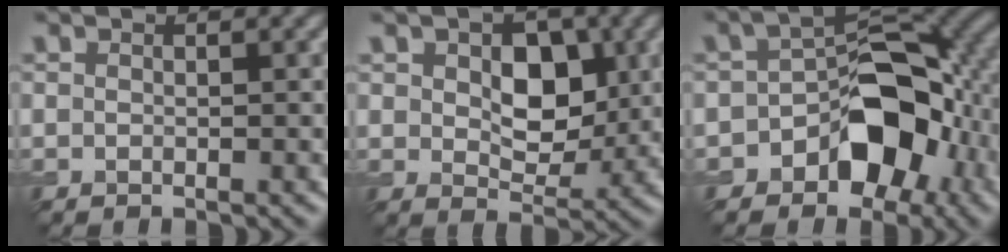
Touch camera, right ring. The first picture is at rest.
{"total": 5.4, "force": [1.2, 3.5, 3.9], "torque": [-0.066, -0.001, 0.024]}
{"total": 8.4, "force": [-3.1, 5.3, 5.8], "torque": [-0.069, 0.014, -0.056]}